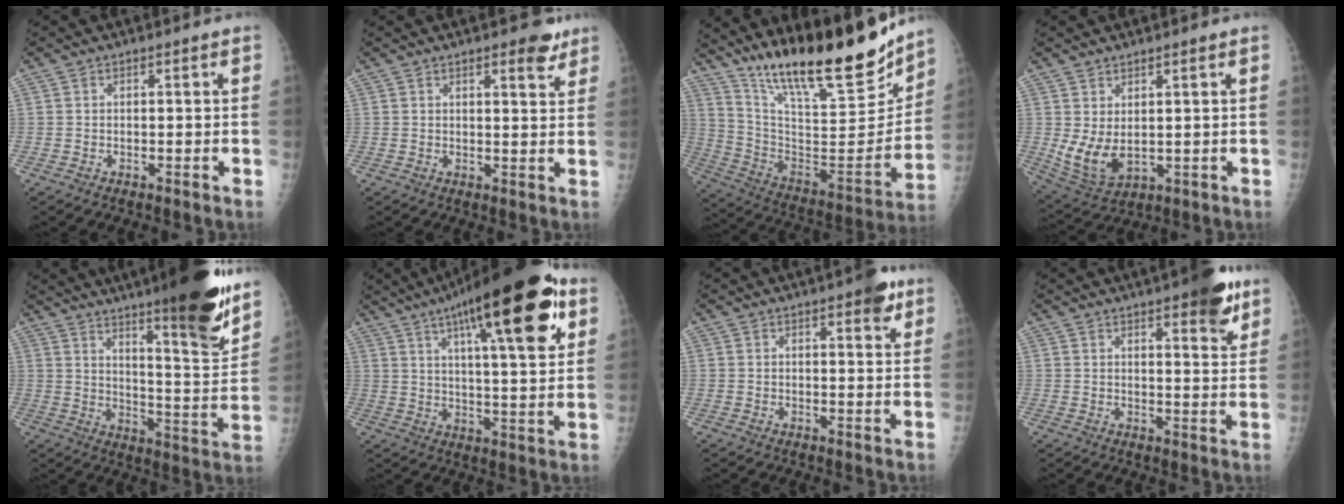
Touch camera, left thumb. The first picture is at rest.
{"total": 4.4, "force": [3.0, 1.5, 2.9], "torque": [-0.025, -0.016, 0.035]}
{"total": 26.4, "force": [20.7, 5.8, 15.5], "torque": [-0.222, -0.097, 0.340]}
{"total": 7.6, "force": [1.2, 4.2, 6.3], "torque": [-0.116, -0.017, 0.043]}
{"total": 21.7, "force": [15.6, 2.6, 14.8], "torque": [-0.189, -0.086, 0.230]}
{"total": 25.0, "force": [12.3, 6.5, 20.8], "torque": [-0.297, -0.014, 0.180]}
{"total": 4.9, "force": [2.9, 1.6, 3.6], "torque": [-0.034, -0.010, 0.030]}
{"total": 9.9, "force": [6.1, 2.7, 7.3], "torque": [-0.072, -0.028, 0.076]}